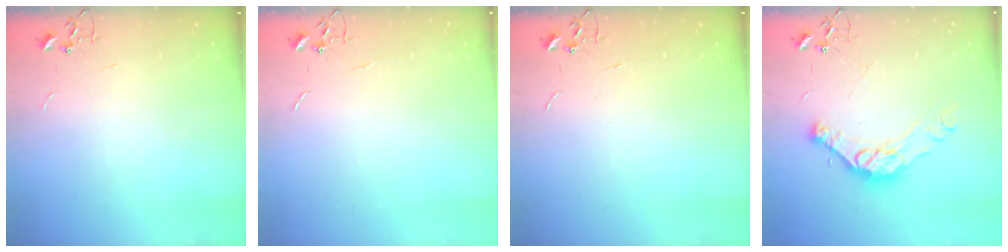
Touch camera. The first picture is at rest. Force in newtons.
{"total": 0.0}
{"total": 0.0}
{"total": 14.1, "press": 14.0, "slide": 1.3}